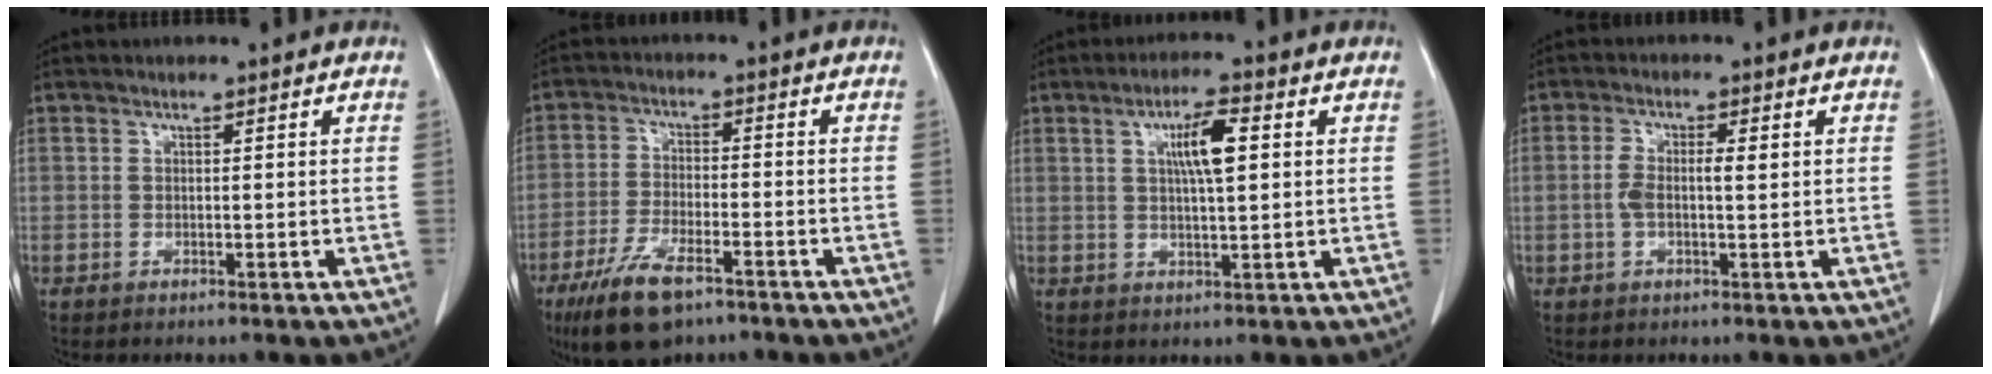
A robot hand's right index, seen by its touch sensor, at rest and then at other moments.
{"total": 9.9, "force": [-6.5, 3.2, 6.8], "torque": [-0.135, -0.015, -0.112]}
{"total": 6.2, "force": [1.6, 0.9, 5.9], "torque": [-0.106, 0.005, 0.028]}
{"total": 4.0, "force": [0.2, 1.2, 3.9], "torque": [-0.084, 0.016, 0.005]}